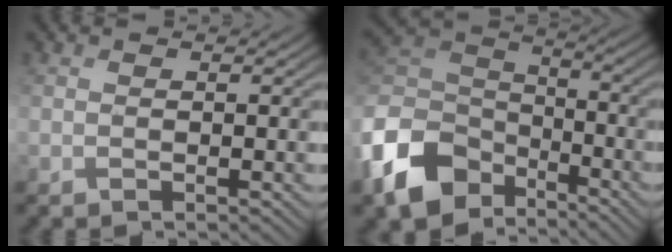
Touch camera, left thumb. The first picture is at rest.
{"total": 13.6, "force": [-7.6, 9.1, 6.7], "torque": [-0.193, -0.015, -0.161]}